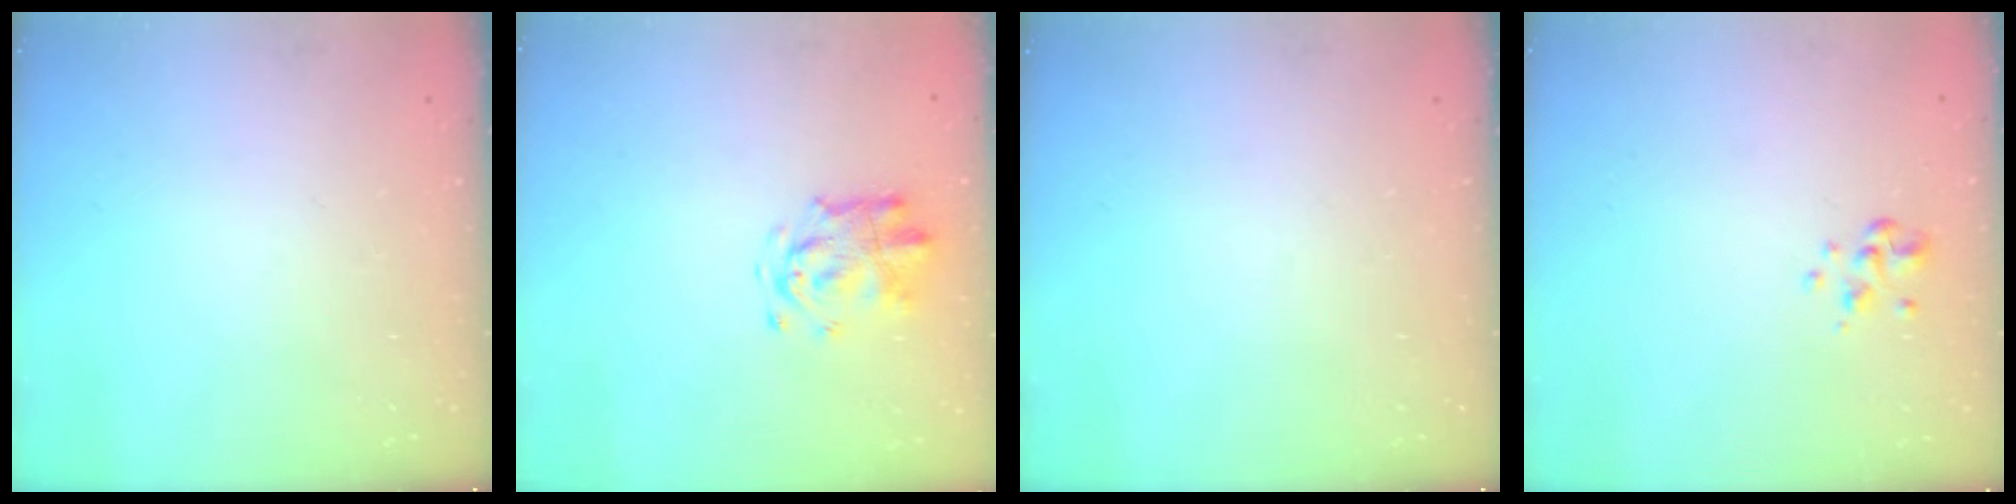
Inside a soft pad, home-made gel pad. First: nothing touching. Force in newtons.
{"total": 4.5, "press": 4.4, "slide": 0.9}
{"total": 0.0}
{"total": 2.4, "press": 2.3, "slide": 0.6}